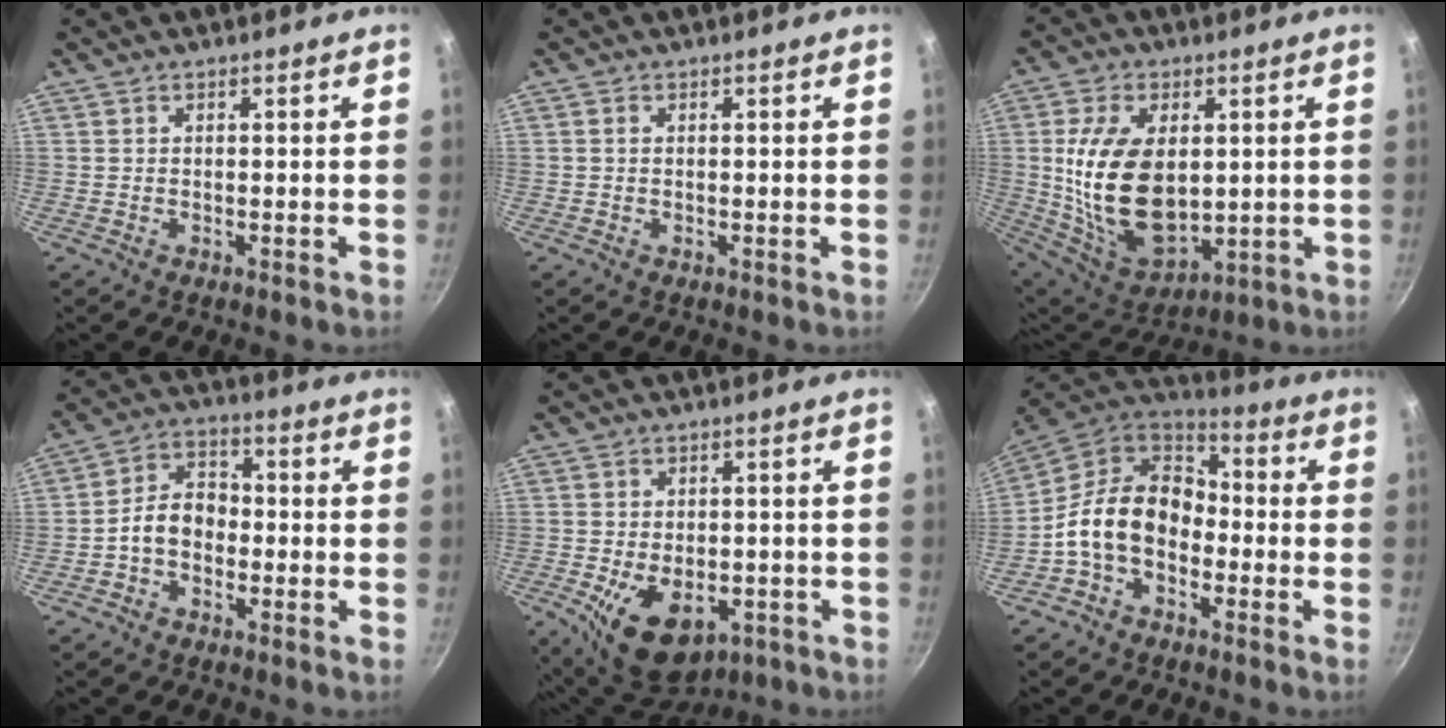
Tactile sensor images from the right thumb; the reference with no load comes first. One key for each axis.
{"total": 0.6, "fx": 0.1, "fy": 0.4, "fz": 0.4, "tx": -0.009, "ty": 0.001, "tz": 0.003}
{"total": 19.4, "fx": 1.9, "fy": 11.9, "fz": 15.2, "tx": -0.258, "ty": -0.020, "tz": 0.053}
{"total": 7.6, "fx": -1.9, "fy": 5.5, "fz": 4.8, "tx": -0.056, "ty": 0.035, "tz": -0.046}
{"total": 13.0, "fx": -4.5, "fy": 8.2, "fz": 9.1, "tx": -0.117, "ty": 0.000, "tz": -0.052}
{"total": 15.2, "fx": -3.4, "fy": 10.9, "fz": 10.0, "tx": -0.148, "ty": 0.051, "tz": -0.084}